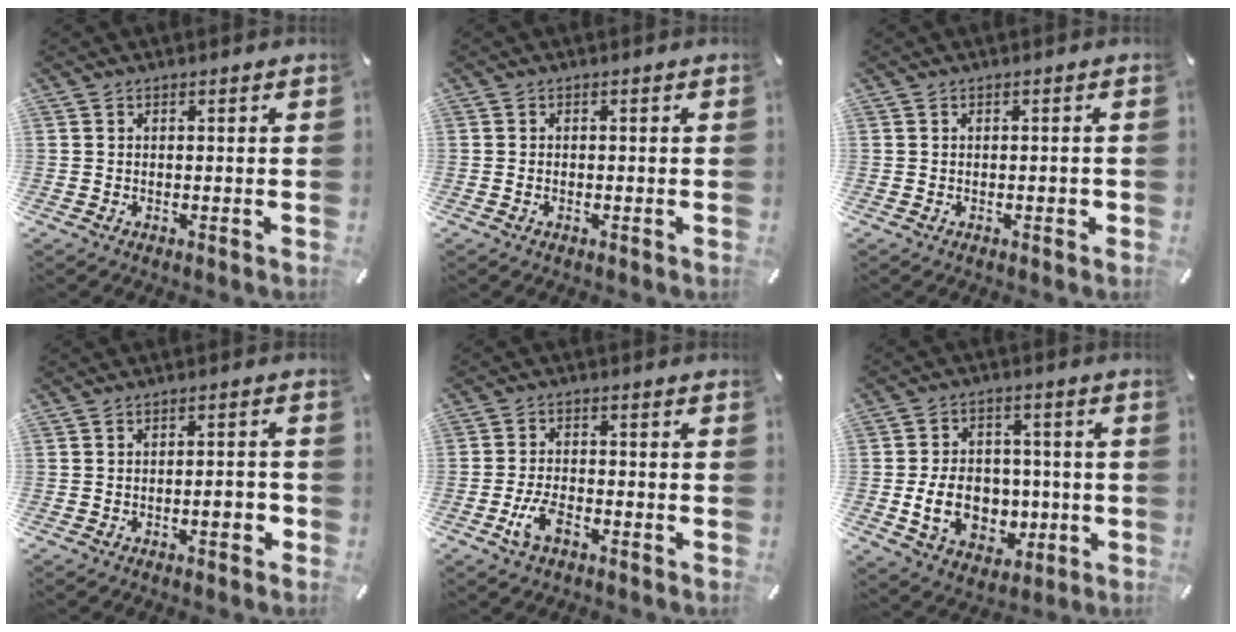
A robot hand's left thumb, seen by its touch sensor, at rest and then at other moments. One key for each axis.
{"total": 0.9, "fx": -0.3, "fy": 0.5, "fz": 0.6, "tx": -0.013, "ty": -0.001, "tz": -0.006}
{"total": 0.9, "fx": -0.3, "fy": 0.5, "fz": 0.7, "tx": -0.010, "ty": 0.001, "tz": -0.006}
{"total": 3.7, "fx": -1.7, "fy": 1.3, "fz": 3.0, "tx": -0.049, "ty": 0.008, "tz": -0.030}
{"total": 6.4, "fx": -3.2, "fy": 3.3, "fz": 4.5, "tx": -0.103, "ty": 0.009, "tz": -0.062}
{"total": 13.2, "fx": -2.3, "fy": 10.5, "fz": 7.7, "tx": -0.145, "ty": 0.013, "tz": -0.030}